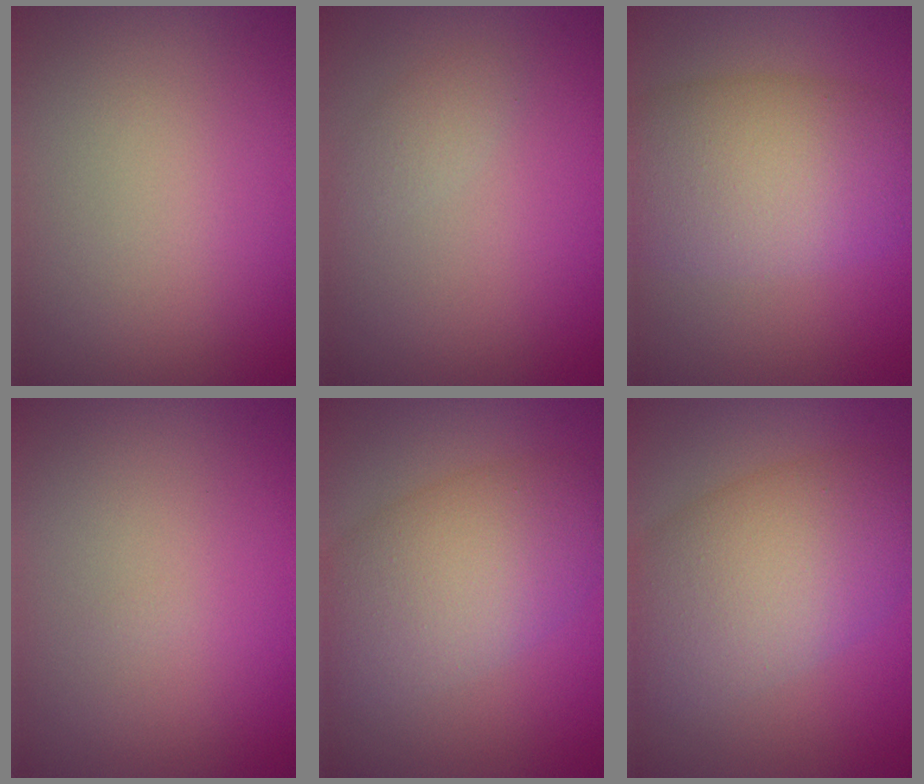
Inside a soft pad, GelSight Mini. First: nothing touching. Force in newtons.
{"total": 1.1, "press": 1.1, "slide": 0.0}
{"total": 8.6, "press": 8.6, "slide": 0.5}
{"total": 0.0}
{"total": 7.4, "press": 7.4, "slide": 0.1}
{"total": 9.1, "press": 9.1, "slide": 0.0}